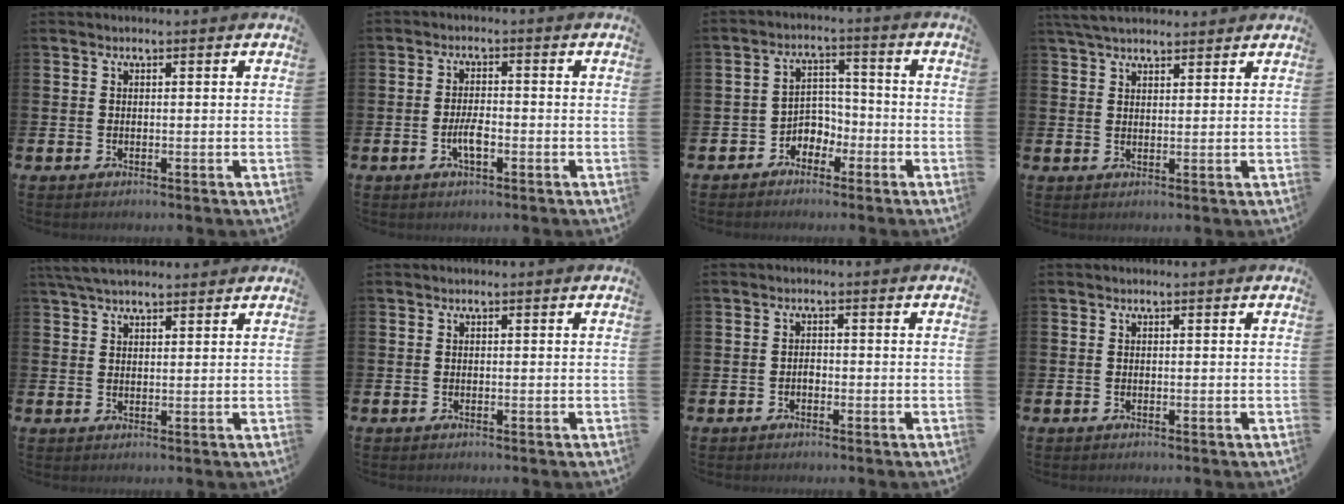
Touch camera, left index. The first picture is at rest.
{"total": 3.2, "force": [-1.0, 1.2, 2.8], "torque": [-0.048, 0.002, -0.020]}
{"total": 3.4, "force": [-2.4, 2.3, 0.6], "torque": [-0.027, 0.003, -0.056]}
{"total": 4.5, "force": [4.1, 1.1, 1.4], "torque": [-0.035, -0.008, 0.078]}
{"total": 4.5, "force": [4.1, 1.1, 1.7], "torque": [-0.040, -0.006, 0.076]}
{"total": 0.0}
{"total": 1.0, "force": [-0.5, 0.7, 0.5], "torque": [-0.008, 0.000, -0.011]}
{"total": 0.0}